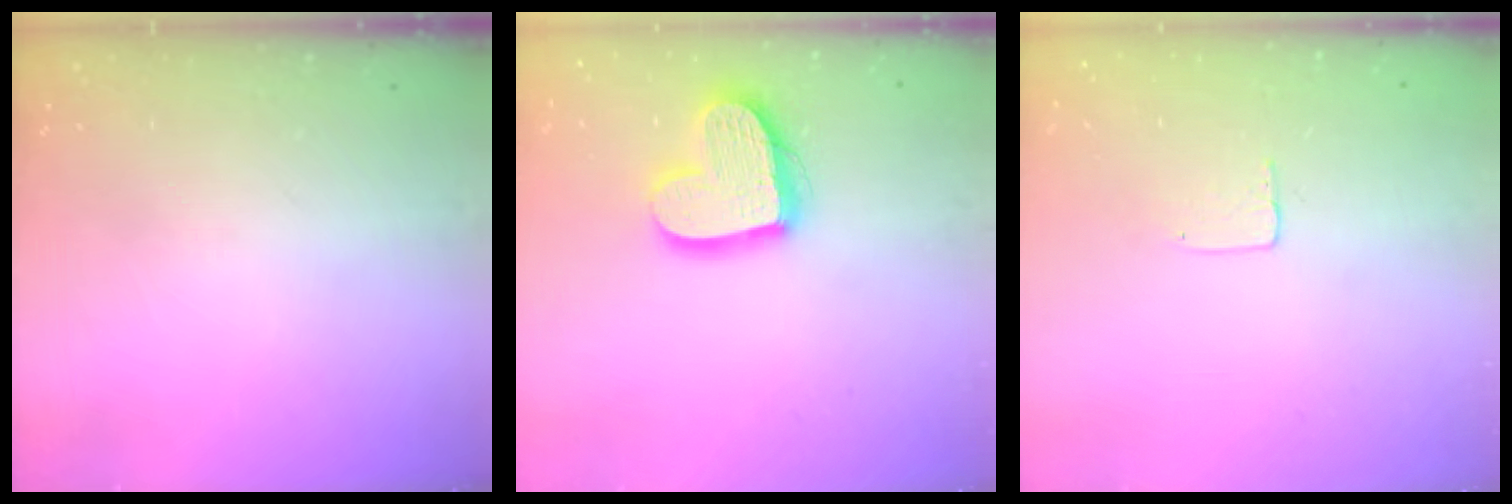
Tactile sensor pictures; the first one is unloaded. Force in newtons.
{"total": 16.9, "press": 16.8, "slide": 1.6}
{"total": 3.5, "press": 3.5, "slide": 0.2}